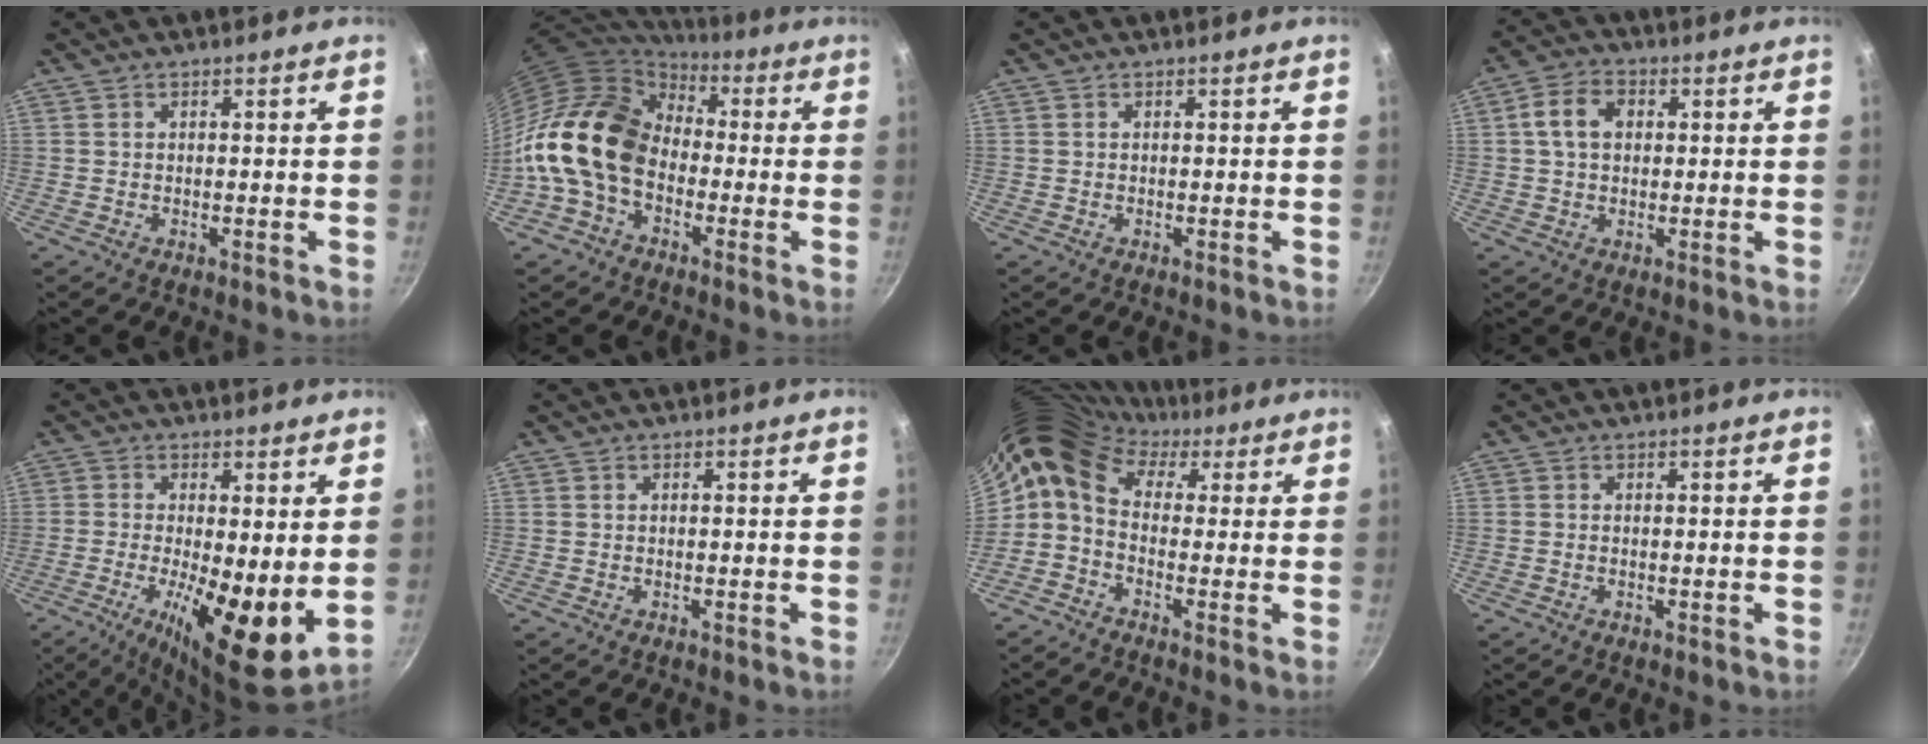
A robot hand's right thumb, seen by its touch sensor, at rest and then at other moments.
{"total": 18.1, "force": [-1.9, 13.0, 12.5], "torque": [-0.207, 0.042, -0.053]}
{"total": 0.0}
{"total": 7.0, "force": [1.3, 5.1, 4.6], "torque": [-0.071, 0.013, 0.014]}
{"total": 13.8, "force": [-1.3, 4.3, 13.1], "torque": [-0.207, -0.022, -0.019]}
{"total": 0.0}
{"total": 10.0, "force": [2.7, 7.3, 6.4], "torque": [-0.109, 0.020, 0.022]}
{"total": 0.0}